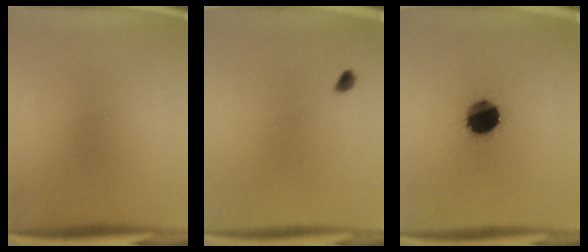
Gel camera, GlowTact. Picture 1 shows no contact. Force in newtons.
{"total": 1.4}
{"total": 14.1}